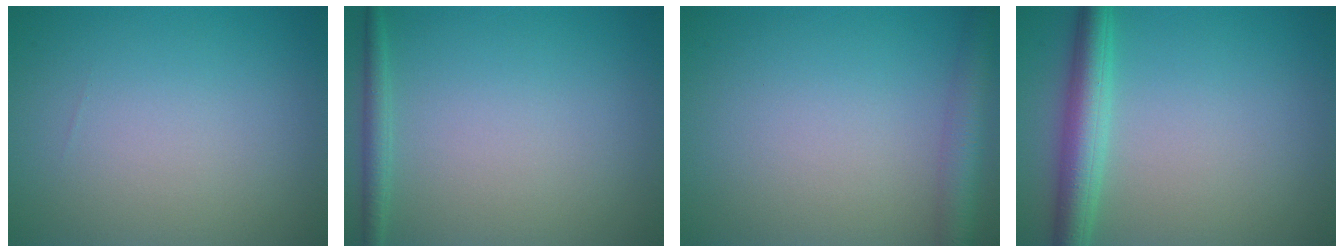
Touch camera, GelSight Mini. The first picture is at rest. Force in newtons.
{"total": 1.4, "press": 1.4, "slide": 0.1}
{"total": 3.3, "press": 3.3, "slide": 0.2}
{"total": 4.1, "press": 4.1, "slide": 0.1}